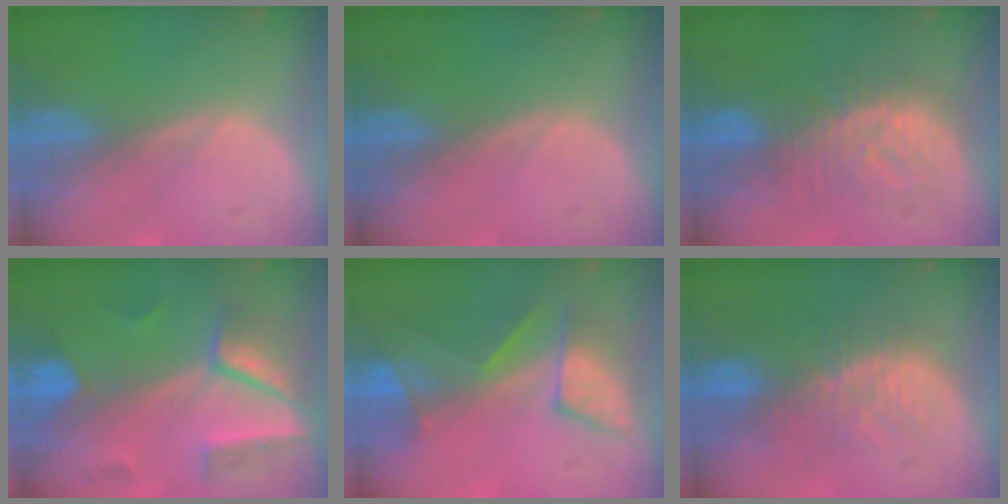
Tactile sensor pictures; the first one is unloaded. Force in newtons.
{"total": 0.0}
{"total": 8.3, "press": 8.2, "slide": 1.5}
{"total": 7.3, "press": 7.2, "slide": 0.7}
{"total": 8.0, "press": 7.8, "slide": 1.8}
{"total": 10.0, "press": 8.5, "slide": 5.2}